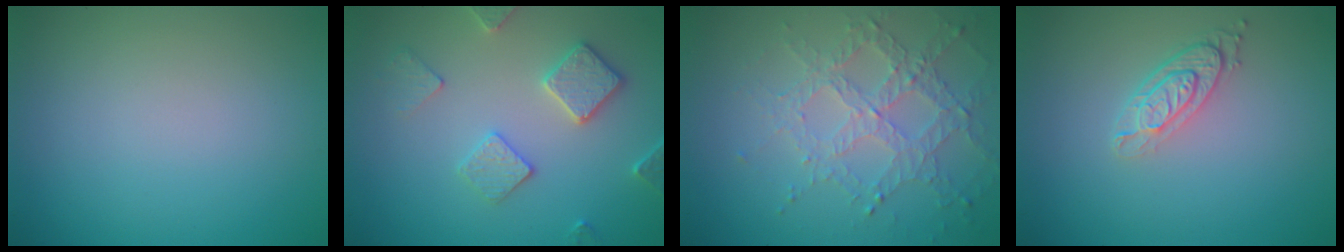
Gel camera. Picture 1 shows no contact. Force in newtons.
{"total": 3.2, "press": 3.2, "slide": 0.6}
{"total": 4.5, "press": 3.3, "slide": 3.1}
{"total": 3.0, "press": 2.2, "slide": 2.1}